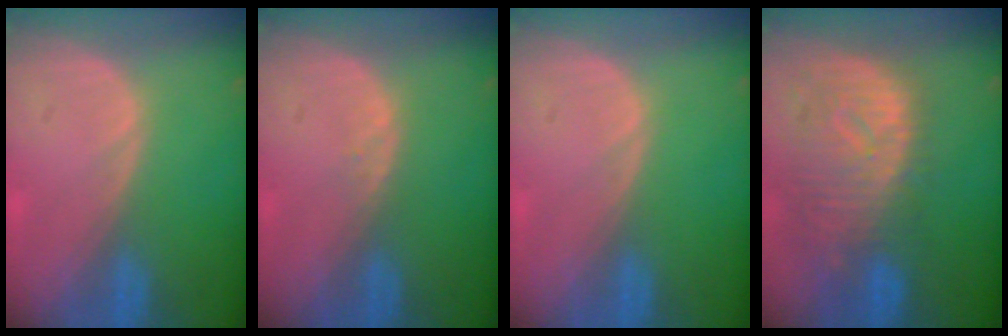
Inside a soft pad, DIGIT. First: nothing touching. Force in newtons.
{"total": 0.7, "press": 0.6, "slide": 0.2}
{"total": 0.0}
{"total": 11.0, "press": 9.6, "slide": 5.4}